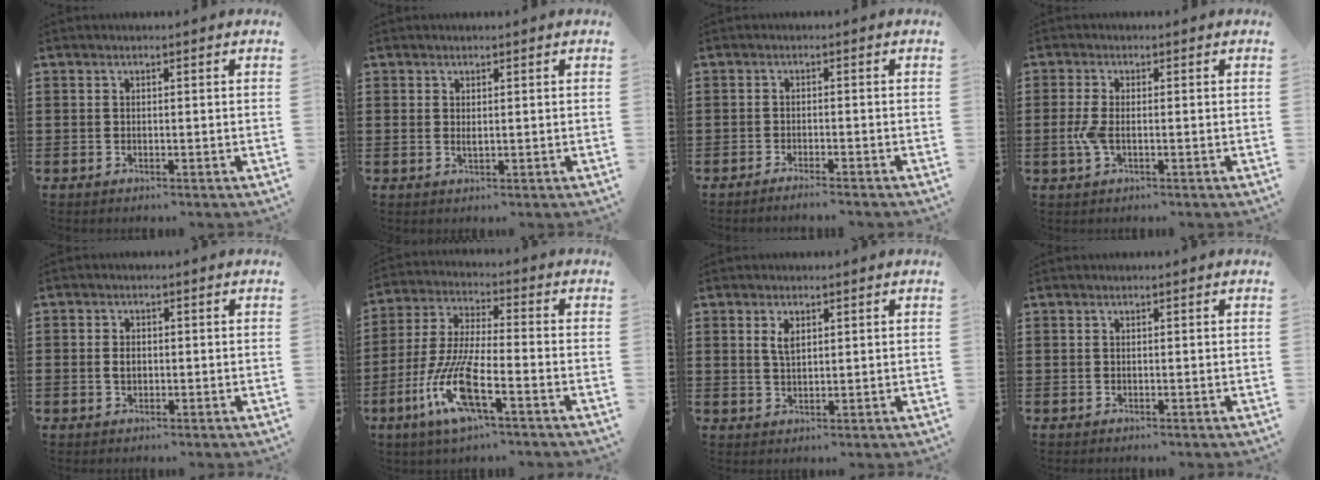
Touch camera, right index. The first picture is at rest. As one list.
[{"total": 1.1, "force": [0.2, 0.4, 0.9], "torque": [-0.018, 0.003, 0.003]}, {"total": 1.9, "force": [-1.8, -0.4, 0.3], "torque": [-0.006, -0.002, -0.035]}, {"total": 3.3, "force": [-0.8, 1.4, 2.9], "torque": [-0.079, -0.007, -0.021]}, {"total": 1.6, "force": [-0.4, 1.1, 1.2], "torque": [-0.024, 0.003, -0.009]}, {"total": 11.0, "force": [-5.6, 2.2, 9.2], "torque": [-0.218, -0.015, -0.114]}, {"total": 2.6, "force": [1.1, 1.1, 2.0], "torque": [-0.045, 0.004, 0.019]}, {"total": 0.0}]